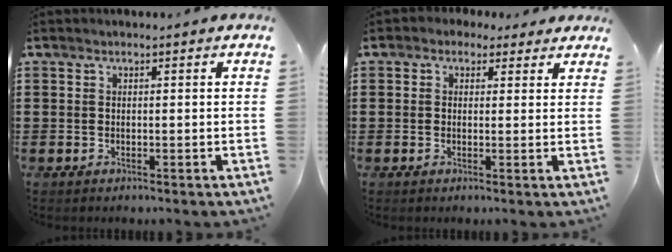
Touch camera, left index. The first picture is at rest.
{"total": 1.8, "force": [0.9, 1.4, 0.5], "torque": [-0.009, 0.005, 0.014]}